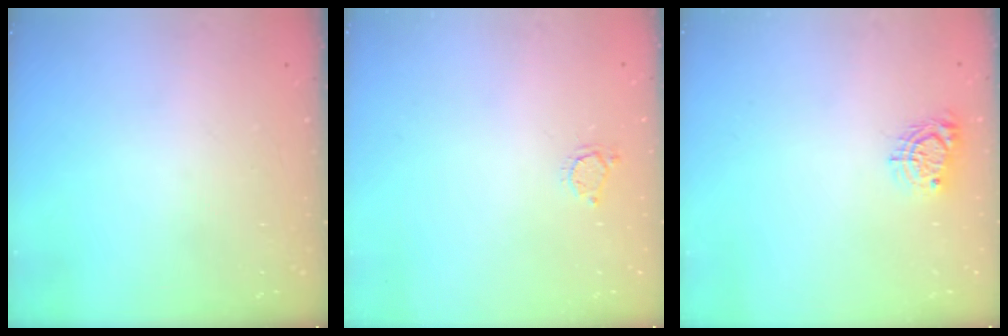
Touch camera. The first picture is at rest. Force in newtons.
{"total": 3.2, "press": 3.2, "slide": 0.3}
{"total": 6.8, "press": 6.8, "slide": 0.5}